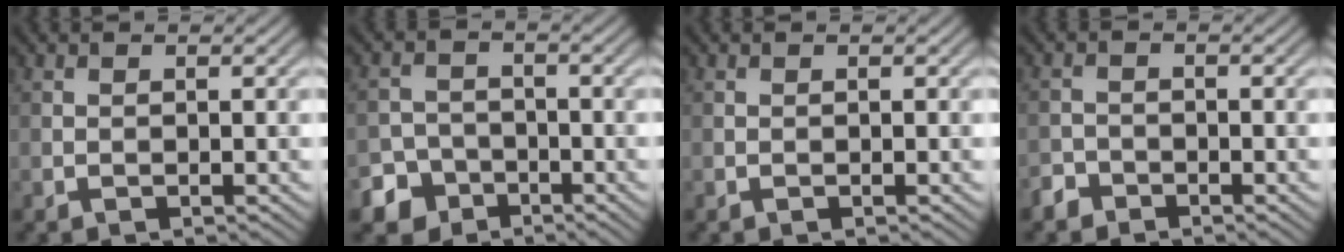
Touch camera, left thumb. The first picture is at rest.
{"total": 5.3, "force": [-3.4, 3.9, 1.0], "torque": [-0.004, -0.006, -0.072]}
{"total": 0.0}
{"total": 2.0, "force": [-1.6, 1.1, 0.3], "torque": [-0.004, 0.000, -0.040]}